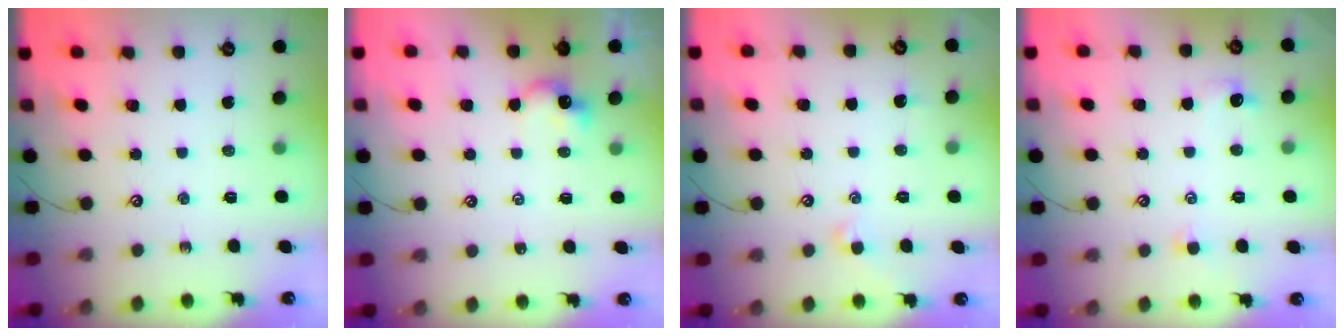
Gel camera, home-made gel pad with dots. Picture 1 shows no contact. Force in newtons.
{"total": 1.7, "press": 1.7, "slide": 0.4}
{"total": 0.7, "press": 0.3, "slide": 0.6}
{"total": 1.4, "press": 1.3, "slide": 0.6}